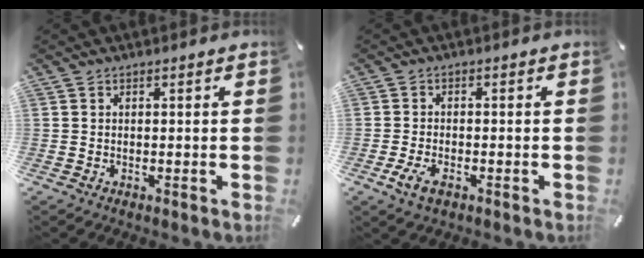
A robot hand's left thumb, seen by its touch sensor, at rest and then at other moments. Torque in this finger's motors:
{"motor_torque": [-0.17, 0.84, 0.31, 0.37, 0.02]}